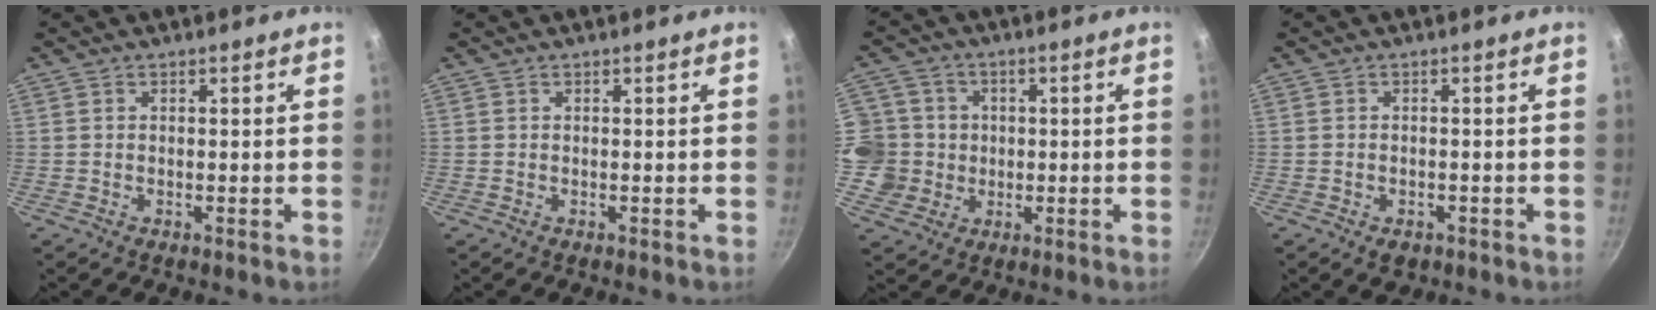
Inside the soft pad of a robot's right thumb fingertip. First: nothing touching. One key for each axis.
{"total": 0.0}
{"total": 9.8, "fx": -0.1, "fy": 9.5, "fz": 2.1, "tx": -0.008, "ty": 0.011, "tz": -0.011}
{"total": 2.7, "fx": -1.4, "fy": 1.8, "fz": 1.4, "tx": -0.021, "ty": 0.008, "tz": -0.011}